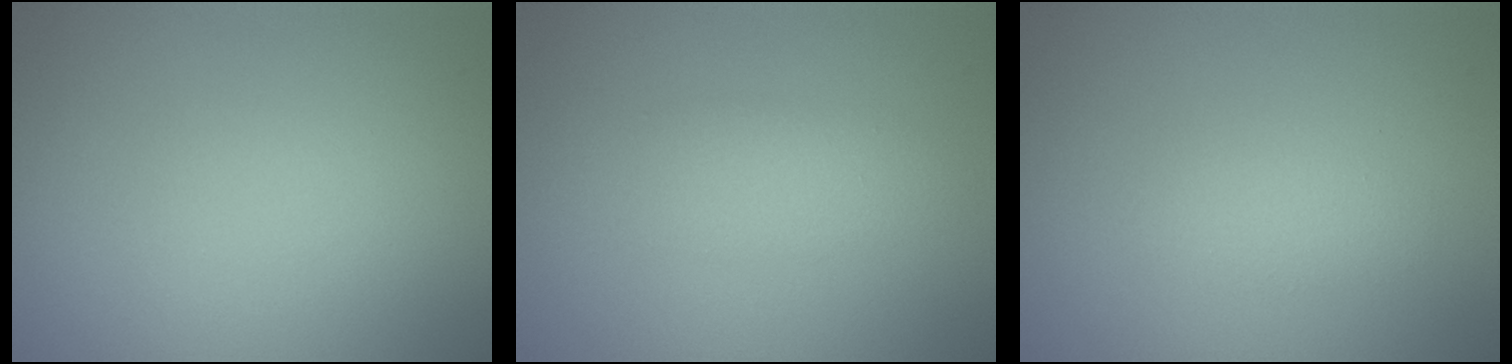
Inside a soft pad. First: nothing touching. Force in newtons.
{"total": 2.3, "press": 2.3, "slide": 0.1}
{"total": 1.4, "press": 1.4, "slide": 0.1}